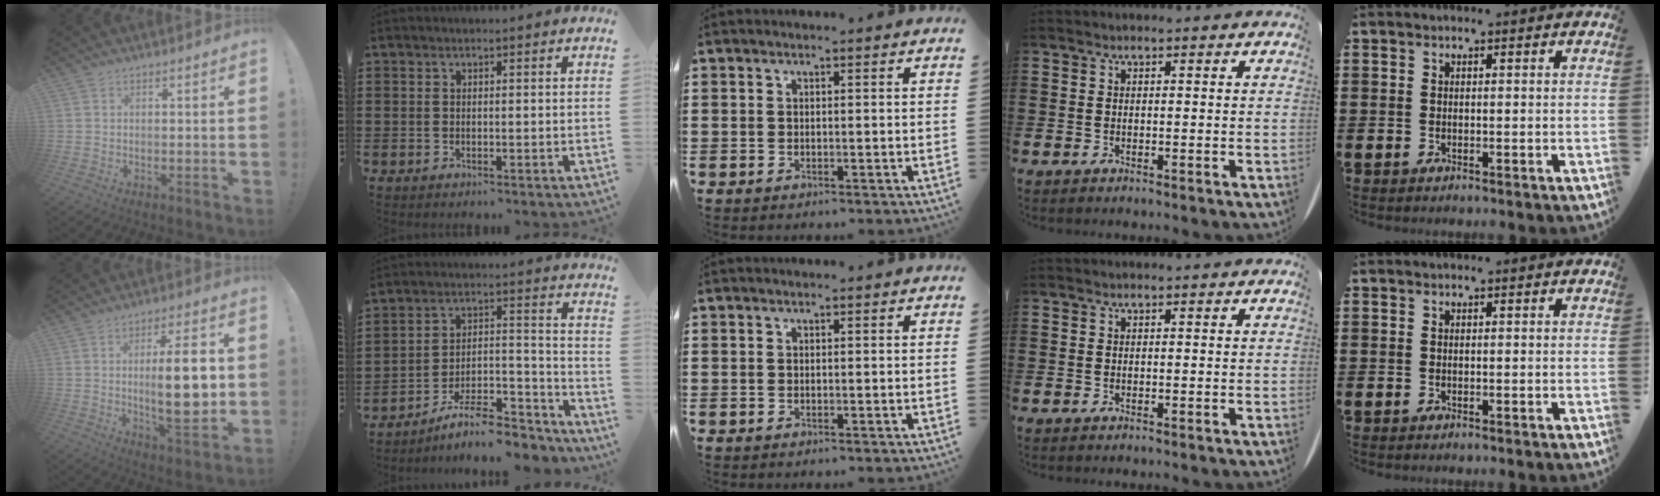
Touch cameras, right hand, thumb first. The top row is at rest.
{"thumb": {"total": 15.7, "force": [0.4, 4.3, 15.1], "torque": [-0.249, -0.015, -0.006]}, "index": {"total": 9.8, "force": [-8.4, 2.2, 4.5], "torque": [-0.060, 0.028, -0.156]}}